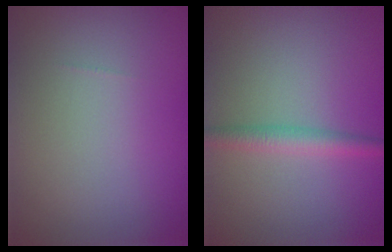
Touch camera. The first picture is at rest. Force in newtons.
{"total": 2.2, "press": 2.2, "slide": 0.1}